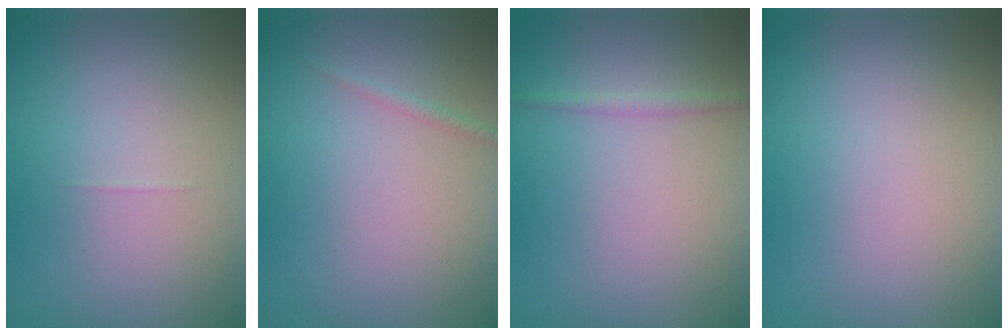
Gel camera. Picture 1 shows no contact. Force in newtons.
{"total": 0.6, "press": 0.6, "slide": 0.1}
{"total": 0.9, "press": 0.9, "slide": 0.1}
{"total": 0.0}